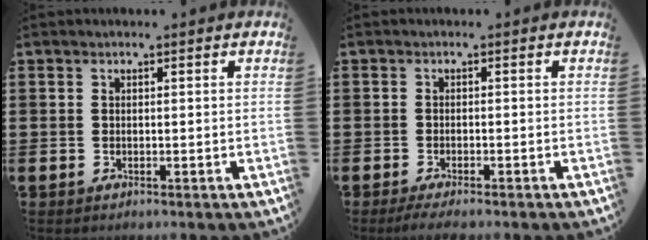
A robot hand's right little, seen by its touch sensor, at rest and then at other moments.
{"total": 1.3, "force": [-1.0, 0.1, 0.9], "torque": [-0.013, -0.002, -0.018]}